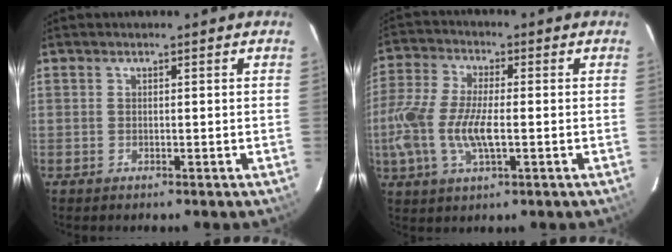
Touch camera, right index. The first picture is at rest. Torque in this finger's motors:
{"motor_torque": [1.08, -0.67, 0.76, 0.21]}